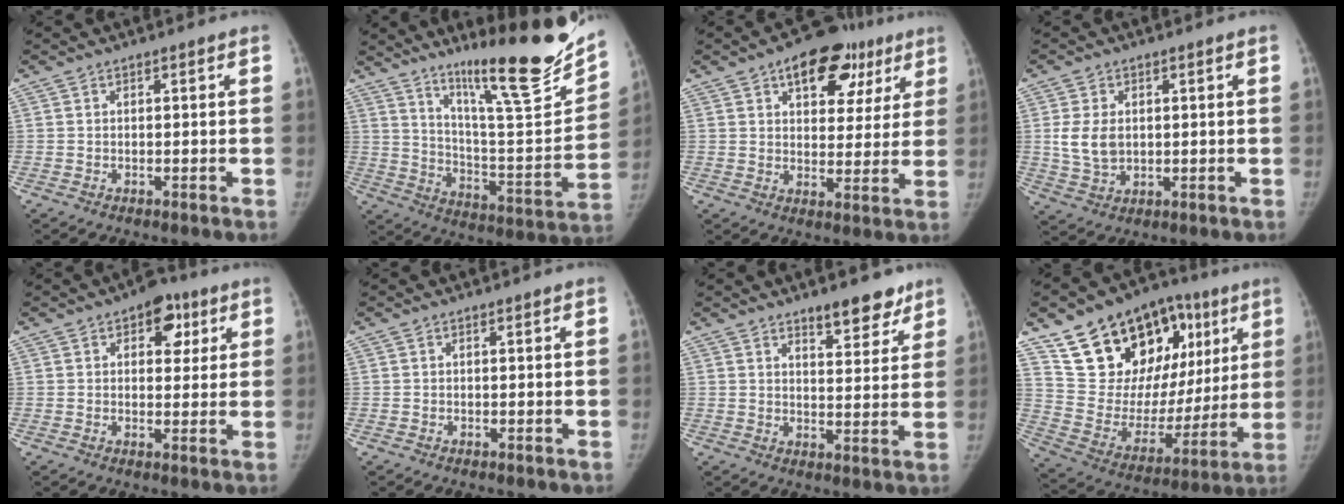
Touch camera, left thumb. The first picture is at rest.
{"total": 23.3, "force": [17.8, 2.2, 14.9], "torque": [-0.195, -0.120, 0.286]}
{"total": 15.6, "force": [8.4, 9.2, 9.5], "torque": [-0.068, -0.010, 0.113]}
{"total": 6.7, "force": [0.8, 4.8, 4.6], "torque": [-0.076, -0.004, 0.027]}
{"total": 7.5, "force": [3.4, 4.7, 4.8], "torque": [-0.020, -0.005, 0.037]}
{"total": 0.0}
{"total": 7.8, "force": [5.8, 3.1, 4.2], "torque": [-0.025, -0.037, 0.083]}
{"total": 27.2, "force": [12.6, 17.1, 17.0], "torque": [-0.208, 0.005, 0.221]}